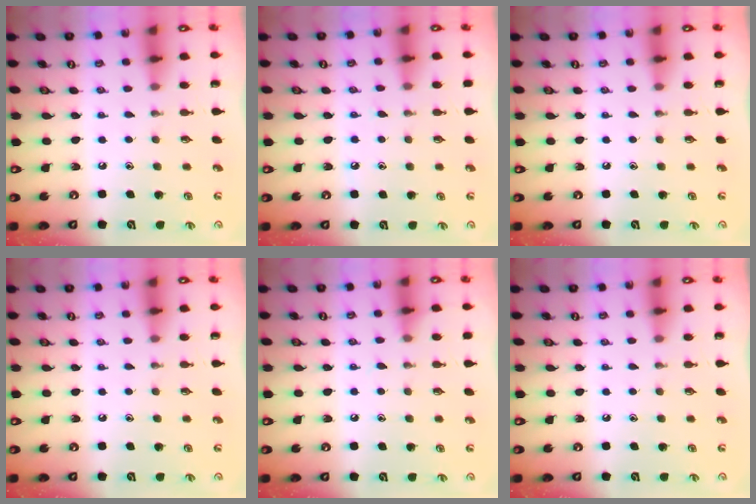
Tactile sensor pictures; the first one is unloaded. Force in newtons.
{"total": 6.8, "press": 6.7, "slide": 0.8}
{"total": 0.0}
{"total": 0.0}
{"total": 4.7, "press": 4.7, "slide": 0.7}
{"total": 0.0}